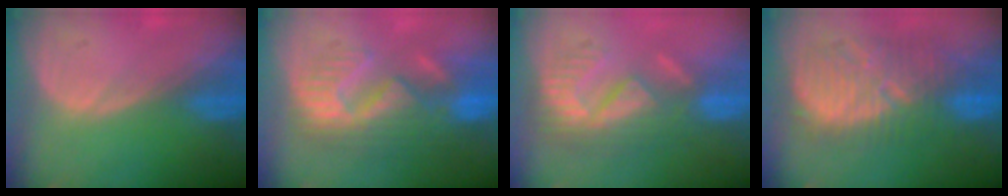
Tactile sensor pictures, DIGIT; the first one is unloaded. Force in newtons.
{"total": 11.0, "press": 9.7, "slide": 5.3}
{"total": 9.5, "press": 8.2, "slide": 4.8}
{"total": 11.0, "press": 10.6, "slide": 2.7}